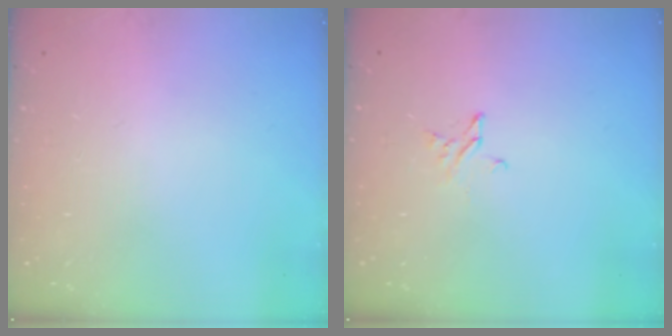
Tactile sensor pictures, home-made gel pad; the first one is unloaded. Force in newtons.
{"total": 2.3, "press": 2.2, "slide": 0.2}